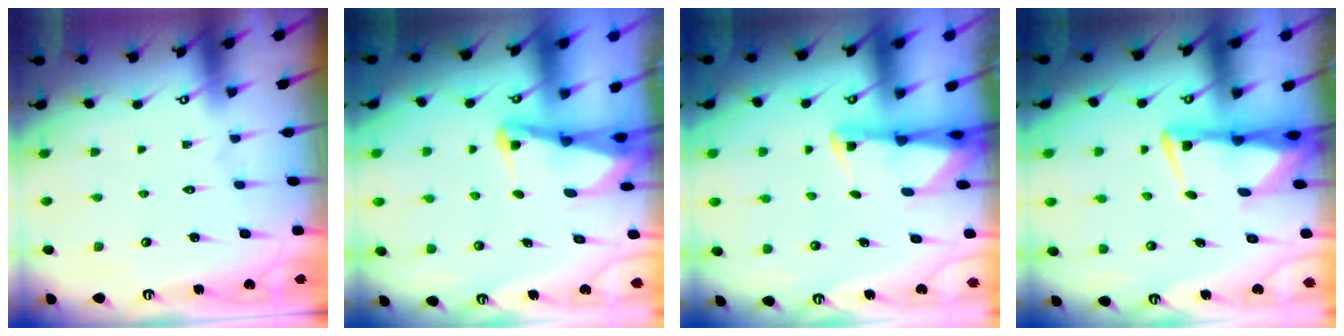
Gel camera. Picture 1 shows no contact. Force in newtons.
{"total": 3.1, "press": 3.0, "slide": 0.7}
{"total": 2.3, "press": 2.2, "slide": 0.5}
{"total": 5.0, "press": 4.9, "slide": 1.2}